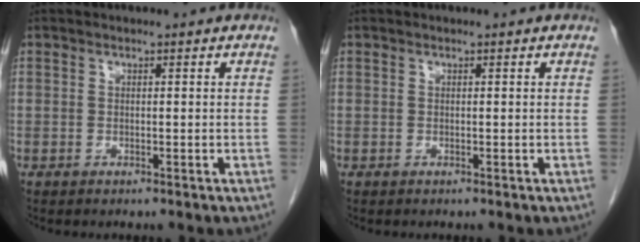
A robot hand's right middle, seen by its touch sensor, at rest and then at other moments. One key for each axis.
{"total": 0.0}